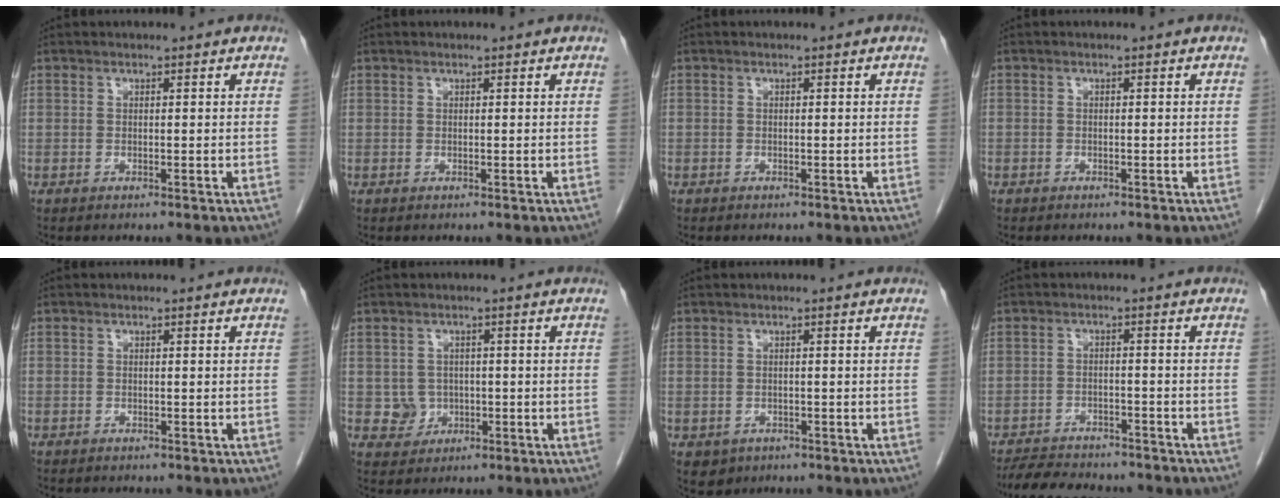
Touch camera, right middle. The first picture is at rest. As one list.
[{"total": 0.0}, {"total": 0.6, "force": [-0.4, 0.4, 0.0], "torque": [-0.007, 0.002, -0.008]}, {"total": 0.9, "force": [-0.7, 0.6, 0.1], "torque": [-0.010, 0.001, -0.012]}, {"total": 1.6, "force": [-1.4, 0.8, 0.3], "torque": [-0.011, -0.002, -0.018]}, {"total": 3.3, "force": [-0.5, 3.3, 0.4], "torque": [0.002, 0.008, -0.001]}, {"total": 2.7, "force": [-1.4, 2.3, 0.5], "torque": [-0.008, 0.005, -0.015]}, {"total": 9.8, "force": [-8.9, 2.8, 3.1], "torque": [-0.050, -0.002, -0.130]}]